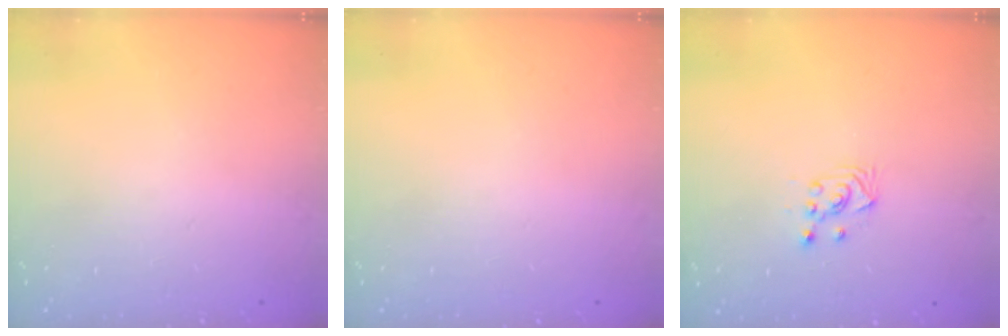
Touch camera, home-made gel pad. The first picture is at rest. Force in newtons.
{"total": 0.0}
{"total": 2.6, "press": 2.6, "slide": 0.3}